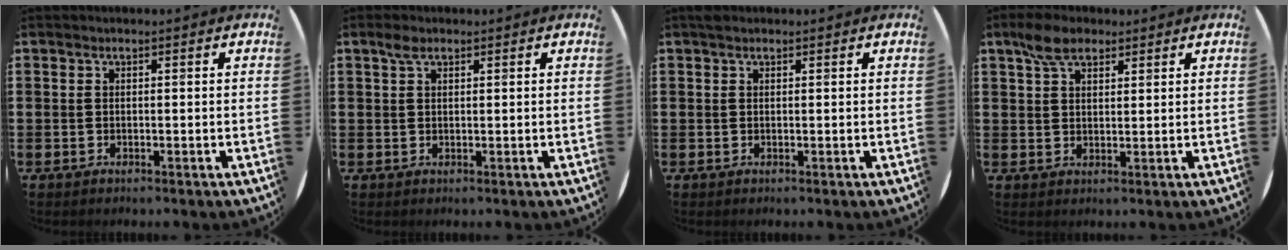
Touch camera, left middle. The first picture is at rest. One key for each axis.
{"total": 1.7, "fx": 1.1, "fy": 0.8, "fz": 1.0, "tx": -0.014, "ty": 0.002, "tz": 0.017}
{"total": 0.5, "fx": 0.4, "fy": 0.2, "fz": 0.1, "tx": -0.004, "ty": 0.002, "tz": 0.009}
{"total": 4.9, "fx": 3.5, "fy": 2.5, "fz": 2.3, "tx": -0.045, "ty": 0.006, "tz": 0.064}